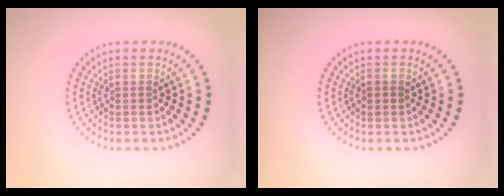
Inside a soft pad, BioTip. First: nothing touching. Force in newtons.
{"total": 0.9, "press": 0.9, "slide": 0.2}